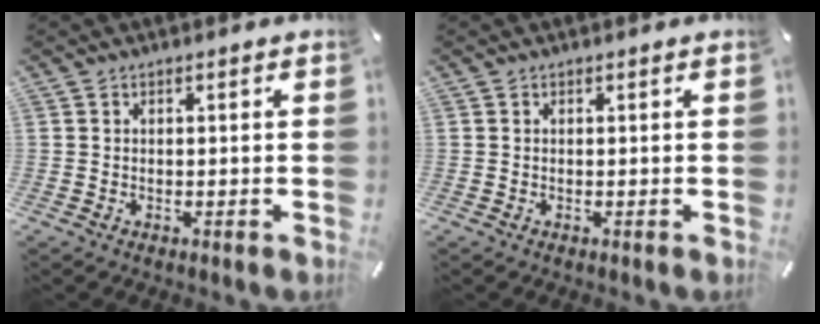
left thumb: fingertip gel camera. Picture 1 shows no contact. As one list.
[{"total": 0.0}]